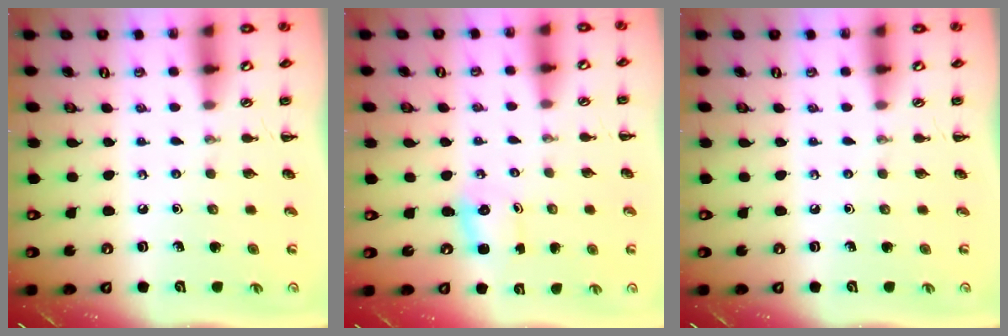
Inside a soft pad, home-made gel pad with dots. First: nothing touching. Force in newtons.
{"total": 2.2, "press": 2.1, "slide": 0.8}
{"total": 0.0}